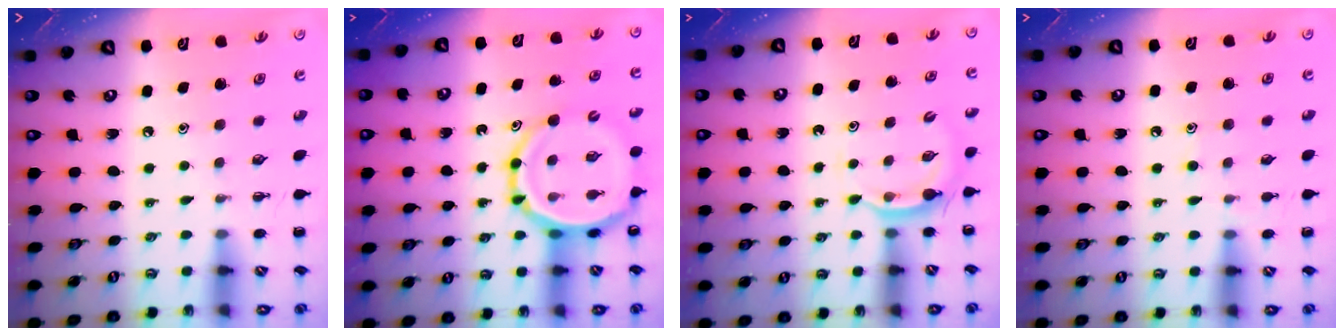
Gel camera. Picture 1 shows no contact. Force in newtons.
{"total": 14.0, "press": 13.4, "slide": 3.8}
{"total": 2.9, "press": 2.8, "slide": 0.7}
{"total": 5.7, "press": 5.3, "slide": 2.1}